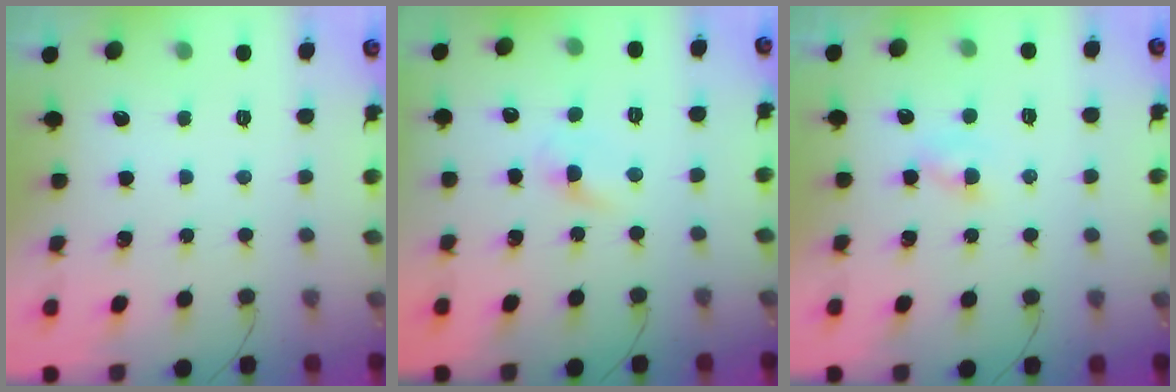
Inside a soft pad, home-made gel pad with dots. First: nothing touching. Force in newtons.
{"total": 2.6, "press": 2.4, "slide": 1.1}
{"total": 1.6, "press": 1.4, "slide": 0.7}